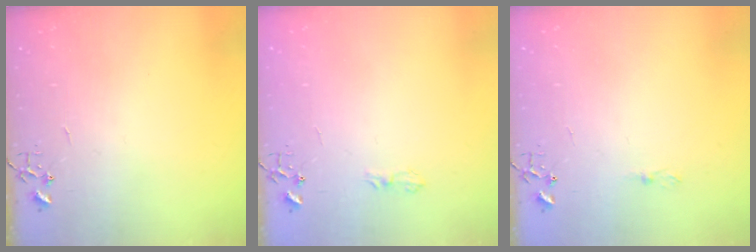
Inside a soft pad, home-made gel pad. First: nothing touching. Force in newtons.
{"total": 6.6, "press": 6.5, "slide": 0.7}
{"total": 4.1, "press": 4.1, "slide": 0.5}